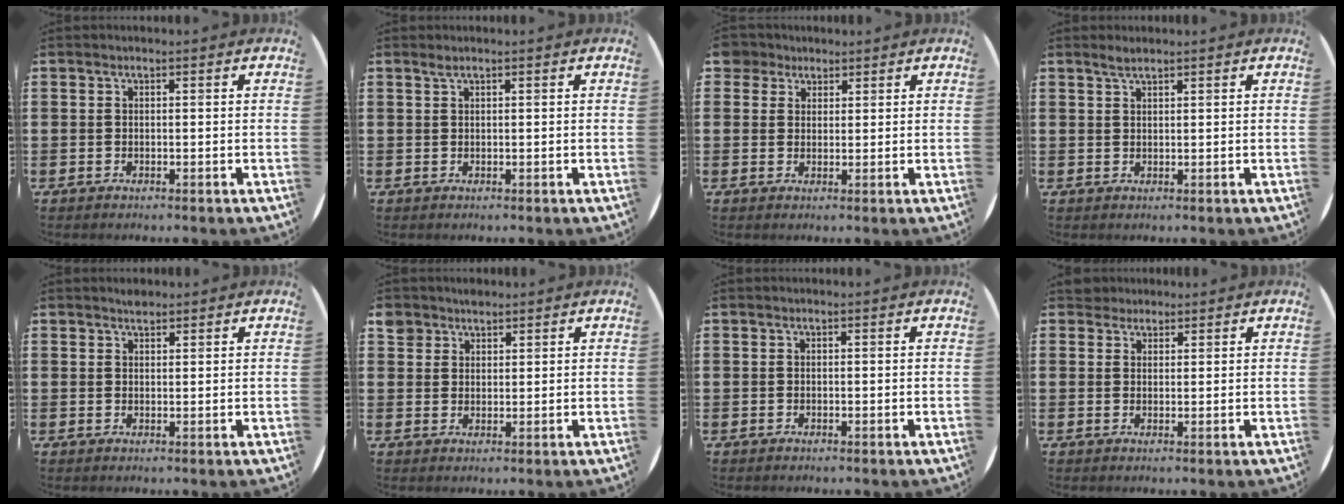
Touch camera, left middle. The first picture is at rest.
{"total": 0.6, "force": [0.4, -0.1, 0.4], "torque": [-0.007, 0.000, 0.008]}
{"total": 3.2, "force": [2.4, 2.0, 0.2], "torque": [0.000, 0.004, 0.044]}
{"total": 1.5, "force": [1.3, 0.3, 0.6], "torque": [-0.013, 0.003, 0.024]}
{"total": 3.9, "force": [3.0, 2.5, -0.1], "torque": [-0.005, 0.002, 0.056]}
{"total": 2.8, "force": [2.3, 1.6, 0.0], "torque": [0.003, 0.003, 0.045]}
{"total": 0.0}
{"total": 2.2, "force": [1.9, 1.0, -0.1], "torque": [0.006, 0.003, 0.038]}